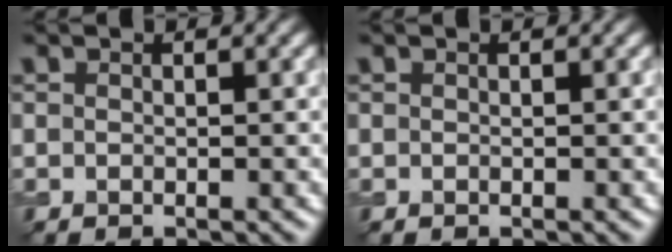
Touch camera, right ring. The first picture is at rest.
{"total": 0.0}